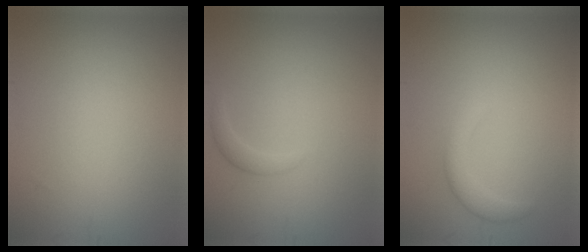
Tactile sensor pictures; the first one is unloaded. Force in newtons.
{"total": 1.0, "press": 1.0, "slide": 0.0}
{"total": 1.9, "press": 1.9, "slide": 0.1}